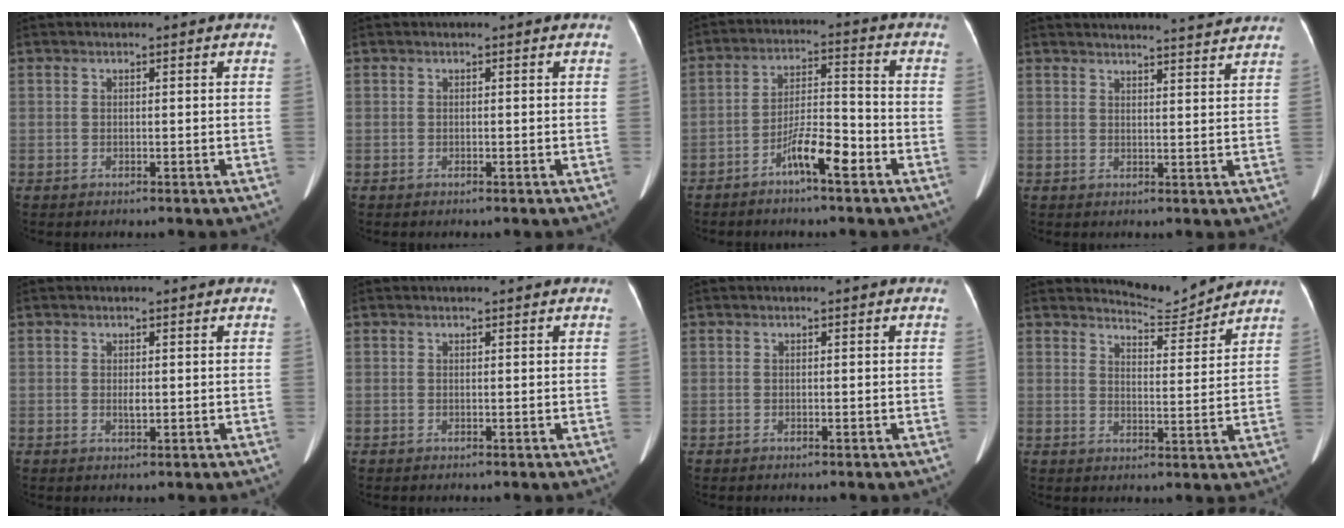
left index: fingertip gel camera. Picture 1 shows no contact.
{"total": 0.0}
{"total": 7.0, "force": [-4.3, 1.0, 5.5], "torque": [-0.105, 0.009, -0.076]}
{"total": 9.2, "force": [8.9, -0.5, 2.3], "torque": [-0.037, 0.001, 0.102]}
{"total": 1.4, "force": [0.5, 0.5, 1.2], "torque": [-0.025, 0.002, 0.008]}
{"total": 1.0, "force": [1.0, 0.1, 0.3], "torque": [-0.010, 0.007, 0.014]}
{"total": 0.0}
{"total": 5.9, "force": [5.9, -0.1, -0.6], "torque": [-0.003, -0.017, 0.086]}